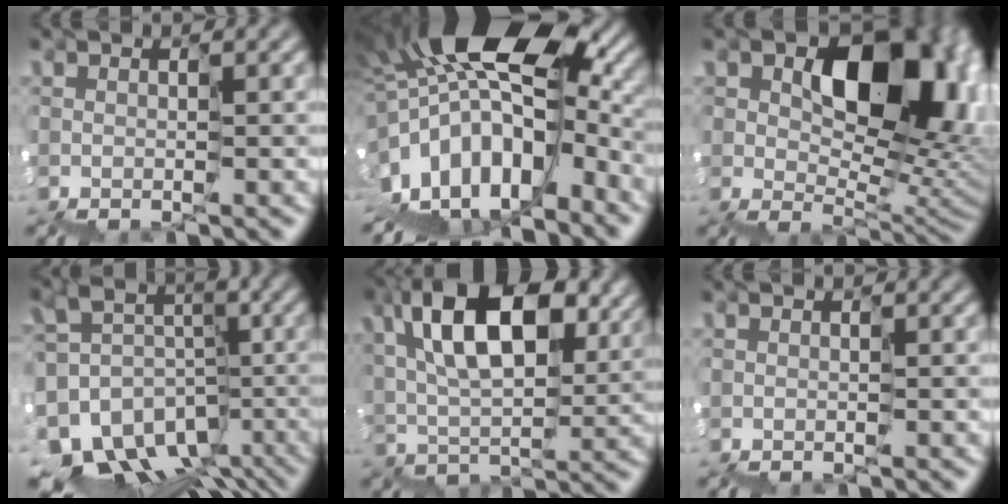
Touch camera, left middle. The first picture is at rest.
{"total": 14.6, "force": [-1.1, 8.2, 12.0], "torque": [-0.181, -0.003, 0.000]}
{"total": 10.9, "force": [3.1, 7.3, 7.6], "torque": [-0.094, -0.008, 0.064]}
{"total": 9.6, "force": [-5.7, 7.3, 2.6], "torque": [-0.049, 0.012, -0.078]}
{"total": 9.3, "force": [4.5, 4.7, 6.6], "torque": [-0.106, 0.020, 0.078]}
{"total": 0.0}